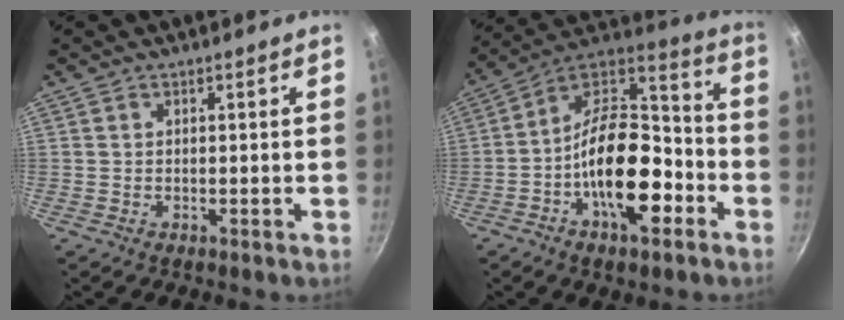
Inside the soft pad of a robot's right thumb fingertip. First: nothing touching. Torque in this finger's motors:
{"motor_torque": [-0.20, 1.12, 1.89, -0.89, 0.18]}